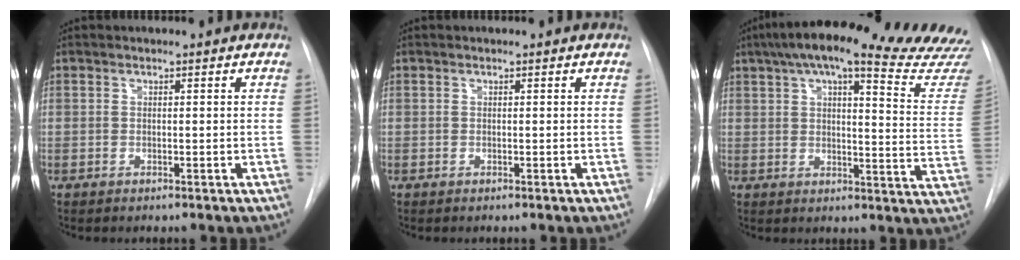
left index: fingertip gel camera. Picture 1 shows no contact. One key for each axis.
{"total": 0.0}
{"total": 28.4, "fx": 24.8, "fy": 2.5, "fz": 13.6, "tx": -0.186, "ty": -0.060, "tz": 0.288}